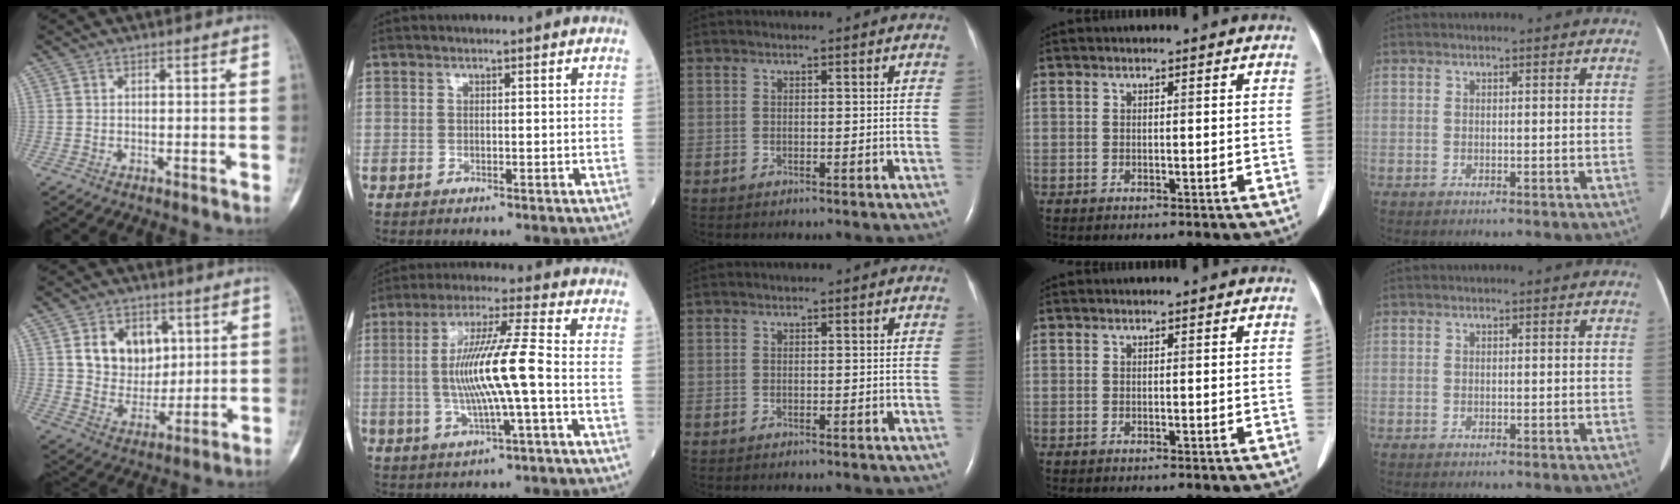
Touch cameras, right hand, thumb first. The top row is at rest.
{"thumb": {"total": 12.2, "force": [3.8, 9.3, 6.9], "torque": [-0.062, -0.019, 0.071]}, "index": {"total": 11.4, "force": [-1.2, -0.1, 11.3], "torque": [-0.218, 0.009, -0.027]}}